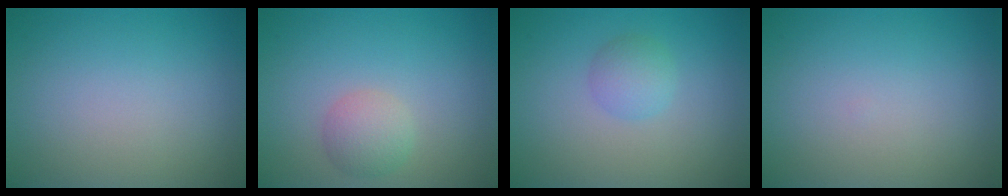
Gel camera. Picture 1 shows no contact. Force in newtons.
{"total": 2.3, "press": 2.3, "slide": 0.2}
{"total": 1.9, "press": 1.9, "slide": 0.1}
{"total": 0.0}